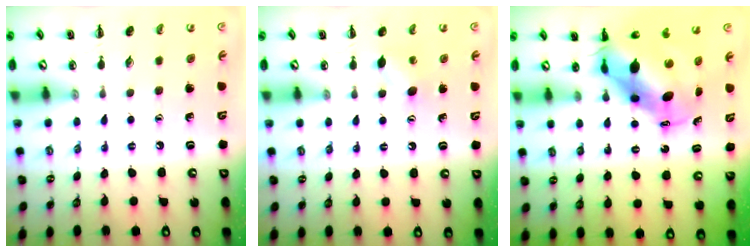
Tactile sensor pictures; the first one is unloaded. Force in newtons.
{"total": 6.3, "press": 6.2, "slide": 1.4}
{"total": 9.7, "press": 9.3, "slide": 2.8}